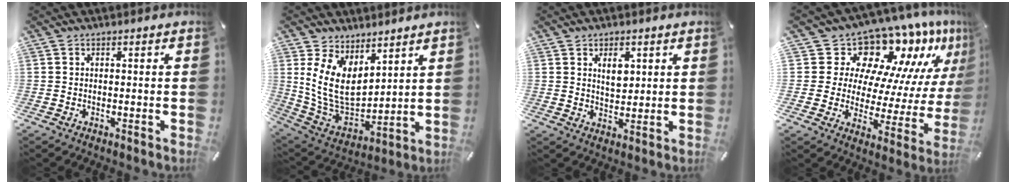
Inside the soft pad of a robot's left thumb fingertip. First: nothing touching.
{"total": 12.2, "force": [4.8, 8.4, 7.4], "torque": [-0.171, -0.044, 0.097]}
{"total": 5.0, "force": [2.1, 3.2, 3.2], "torque": [-0.040, -0.006, 0.032]}
{"total": 14.6, "force": [12.1, 7.0, 4.2], "torque": [-0.066, -0.129, 0.201]}